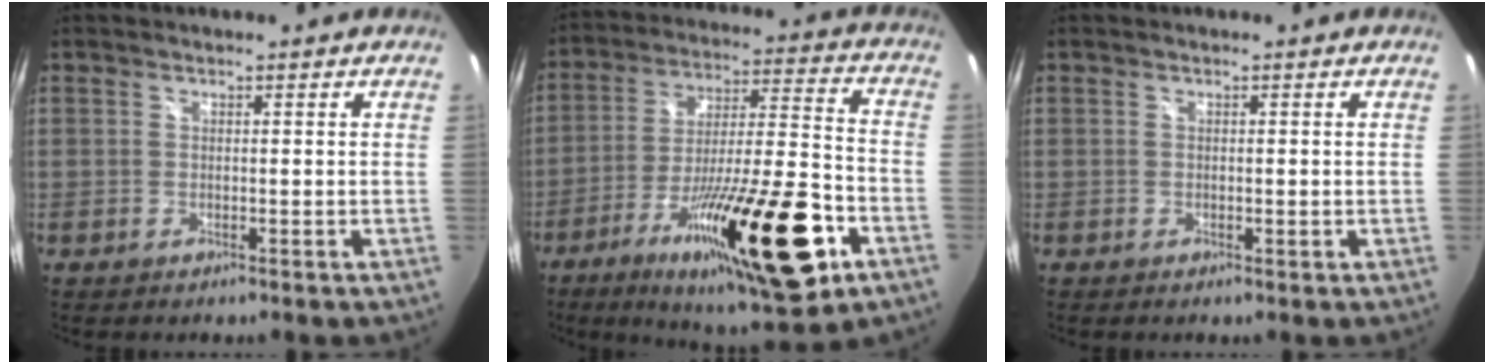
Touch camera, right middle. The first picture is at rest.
{"total": 27.5, "force": [-12.8, 6.0, 23.6], "torque": [-0.398, -0.046, -0.204]}
{"total": 0.5, "force": [-0.2, 0.3, 0.4], "torque": [-0.006, 0.000, -0.003]}